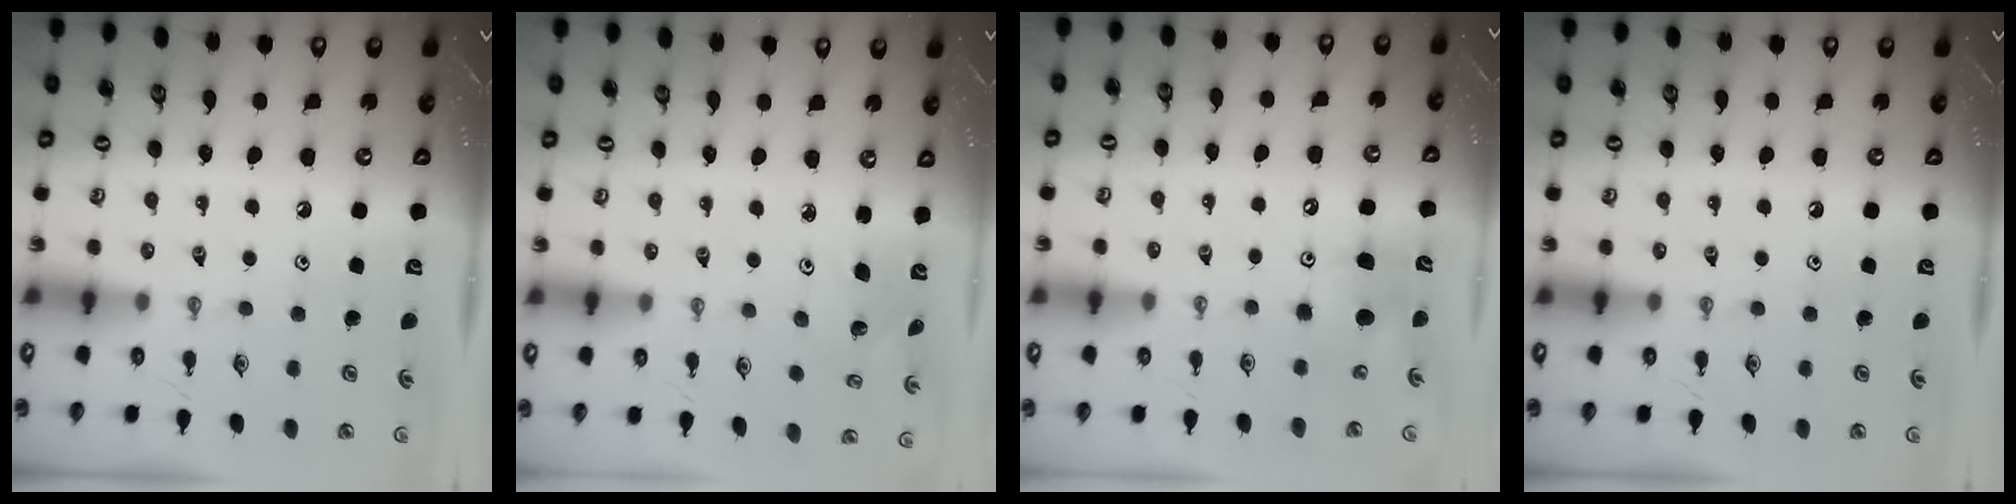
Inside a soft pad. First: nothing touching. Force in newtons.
{"total": 2.7, "press": 2.7, "slide": 0.3}
{"total": 8.7, "press": 8.7, "slide": 1.1}
{"total": 0.0}